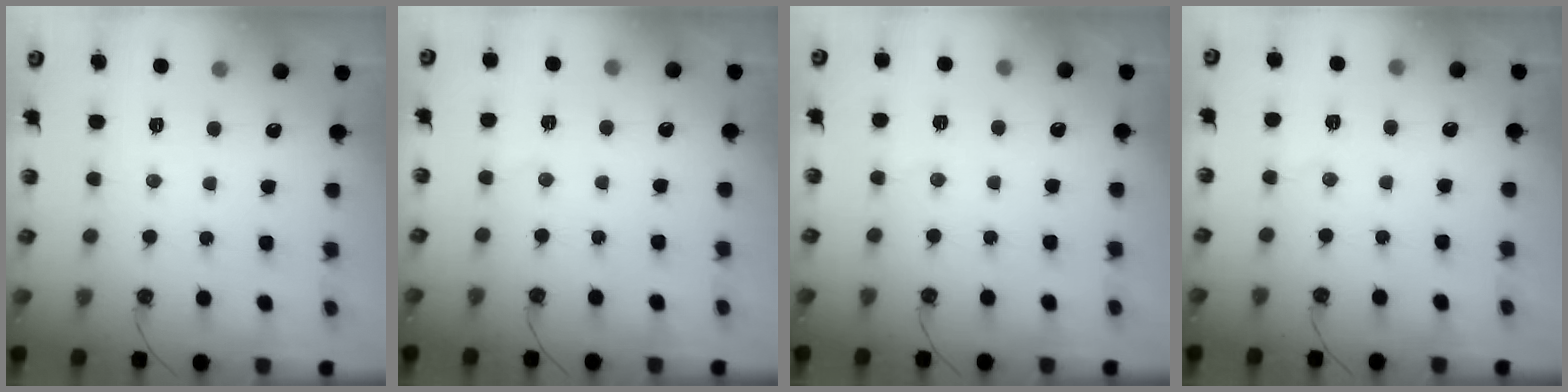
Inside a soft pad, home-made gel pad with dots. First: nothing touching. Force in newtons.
{"total": 4.9, "press": 4.6, "slide": 1.7}
{"total": 4.4, "press": 3.8, "slide": 2.2}
{"total": 4.2, "press": 4.0, "slide": 1.3}